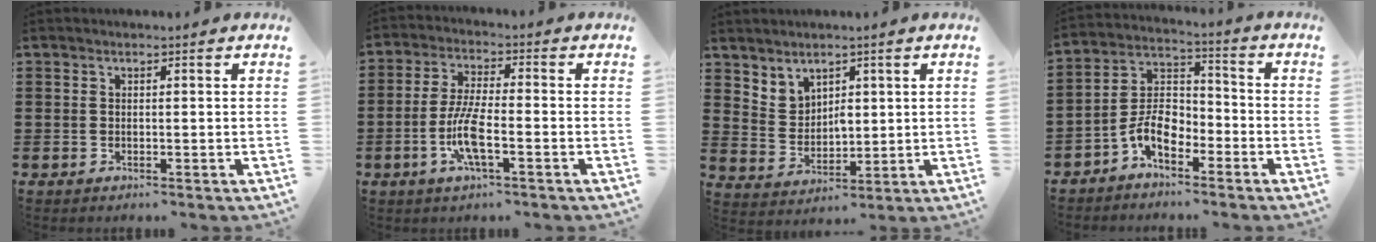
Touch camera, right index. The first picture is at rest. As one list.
[{"total": 7.4, "force": [-2.7, 1.7, 6.7], "torque": [-0.151, -0.013, -0.057]}, {"total": 4.0, "force": [3.0, 2.7, 0.5], "torque": [-0.025, -0.001, 0.056]}, {"total": 7.3, "force": [-4.1, 3.9, 4.6], "torque": [-0.100, 0.012, -0.081]}]